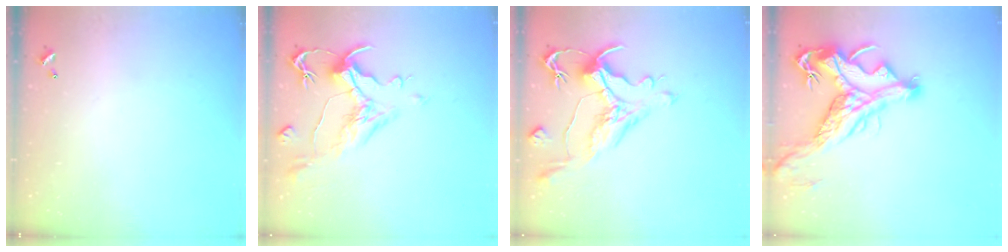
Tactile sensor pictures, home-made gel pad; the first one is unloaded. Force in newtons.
{"total": 1.6, "press": 0.7, "slide": 1.4}
{"total": 2.2, "press": 1.7, "slide": 1.4}
{"total": 7.3, "press": 7.0, "slide": 1.9}